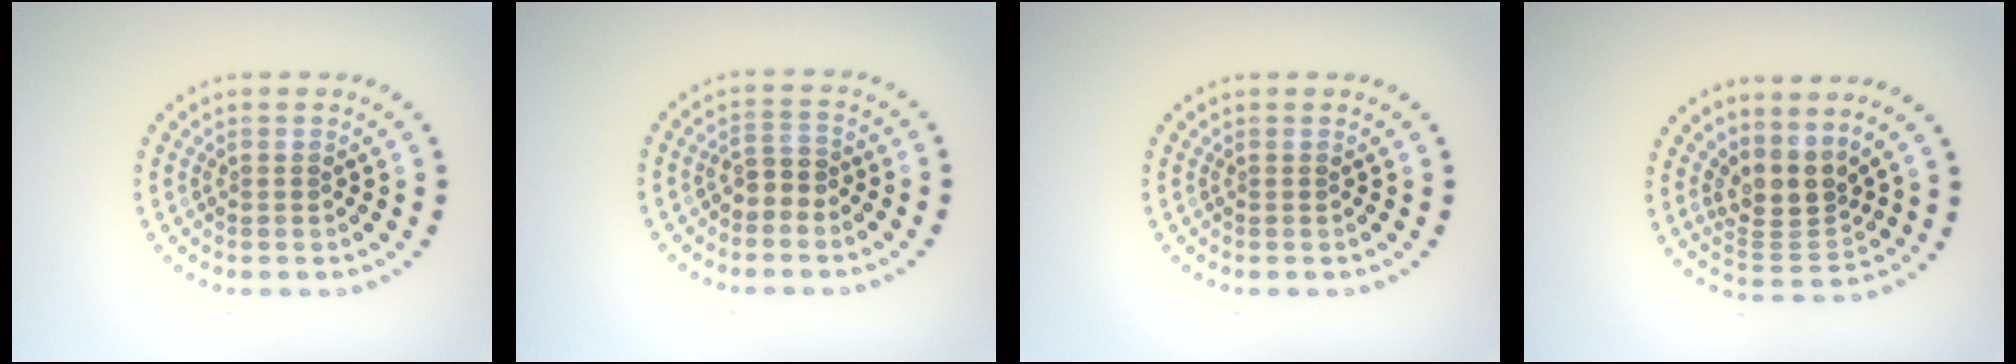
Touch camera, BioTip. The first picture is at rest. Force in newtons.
{"total": 1.7, "press": 1.5, "slide": 0.9}
{"total": 0.0}
{"total": 3.5, "press": 2.7, "slide": 2.3}